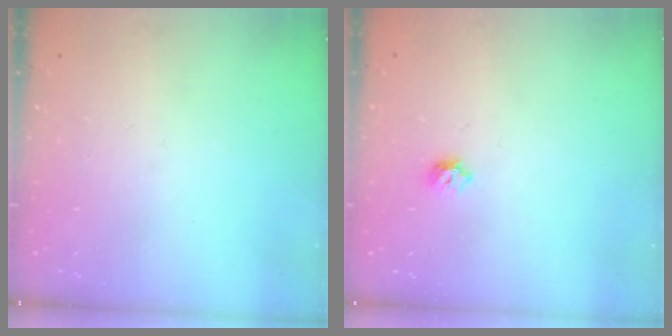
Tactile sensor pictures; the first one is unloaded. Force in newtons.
{"total": 6.1, "press": 6.0, "slide": 1.1}